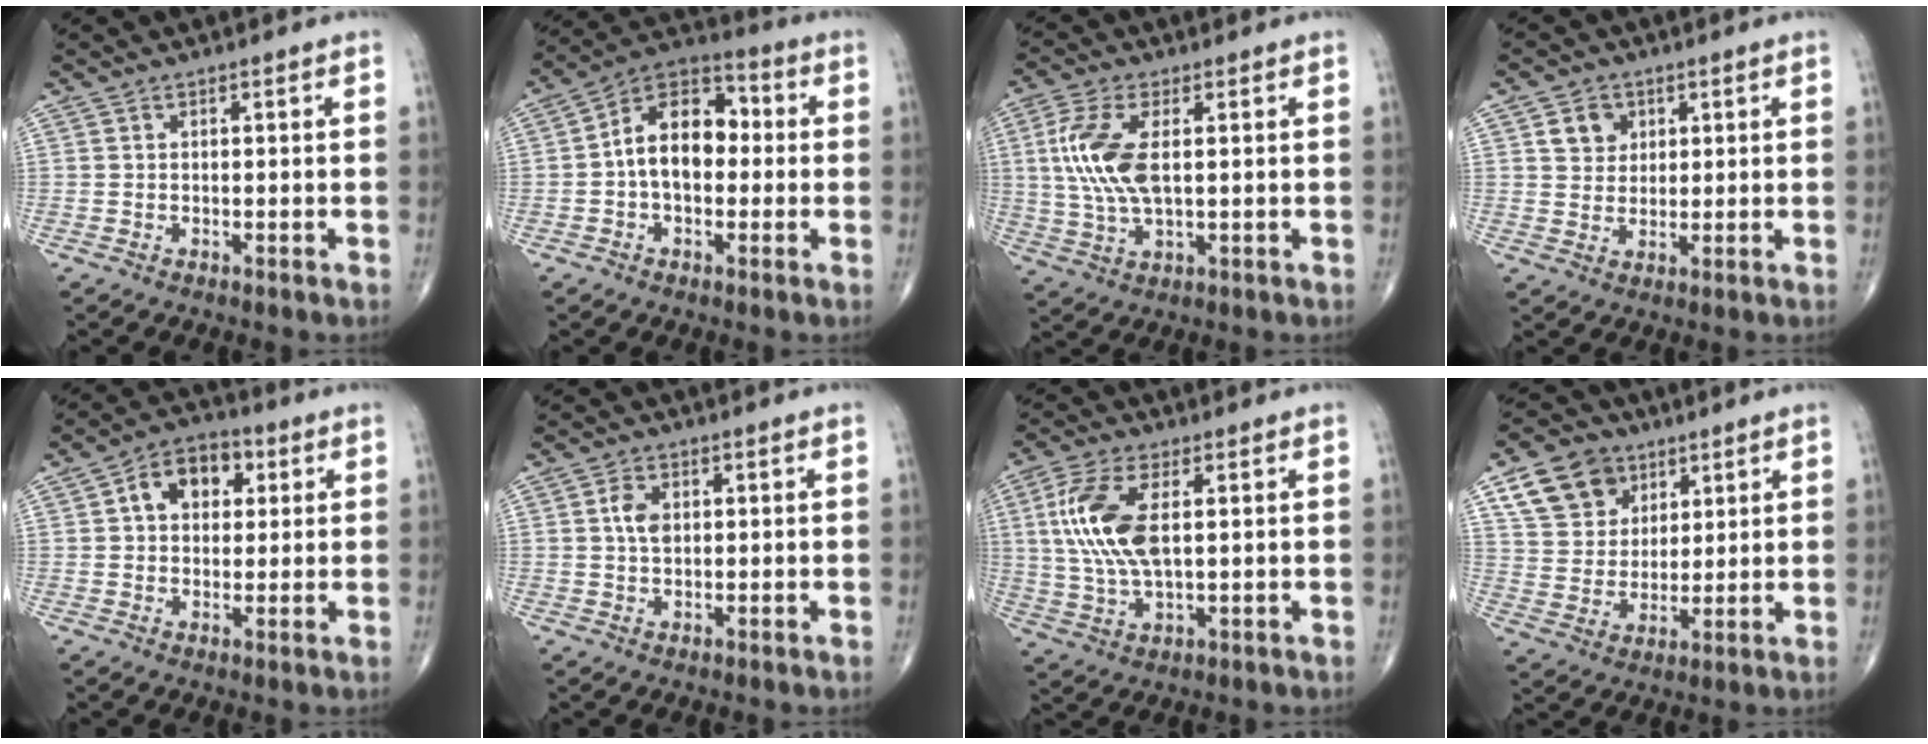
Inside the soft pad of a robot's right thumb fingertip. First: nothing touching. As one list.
[{"total": 12.9, "force": [0.0, 8.3, 9.9], "torque": [-0.138, 0.038, -0.015]}, {"total": 10.9, "force": [1.6, 4.8, 9.6], "torque": [-0.220, 0.000, 0.034]}, {"total": 5.0, "force": [2.0, 4.2, 1.9], "torque": [-0.010, -0.008, 0.034]}, {"total": 9.6, "force": [2.6, 6.7, 6.3], "torque": [-0.072, 0.012, 0.034]}, {"total": 3.6, "force": [0.7, 2.3, 2.6], "torque": [-0.046, 0.000, 0.010]}, {"total": 12.3, "force": [2.2, 5.5, 10.8], "torque": [-0.242, -0.001, 0.048]}, {"total": 12.4, "force": [6.3, 9.4, 5.2], "torque": [-0.069, -0.014, 0.119]}]